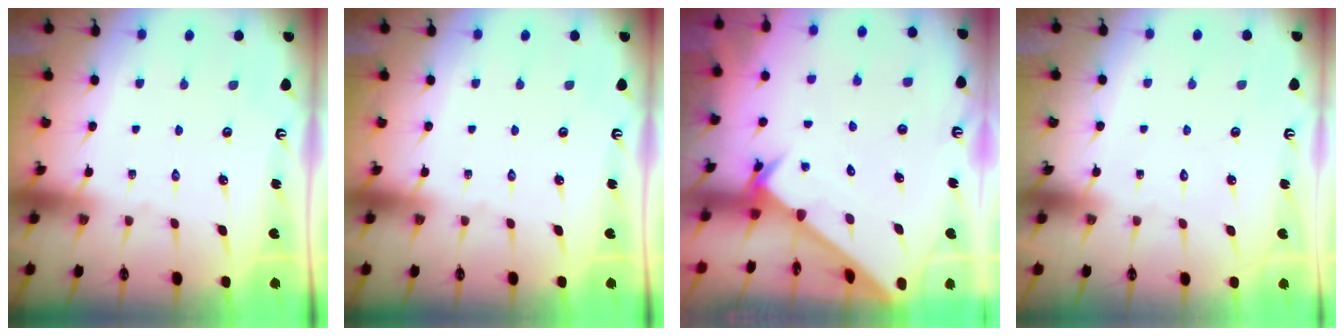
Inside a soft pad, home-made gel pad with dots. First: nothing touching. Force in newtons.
{"total": 0.0}
{"total": 2.5, "press": 2.5, "slide": 0.2}
{"total": 1.5, "press": 1.5, "slide": 0.1}